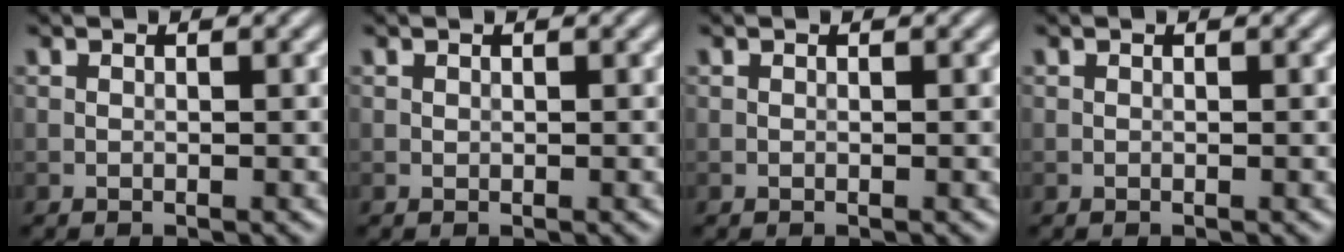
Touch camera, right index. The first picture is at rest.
{"total": 0.0}
{"total": 0.0}
{"total": 0.0}